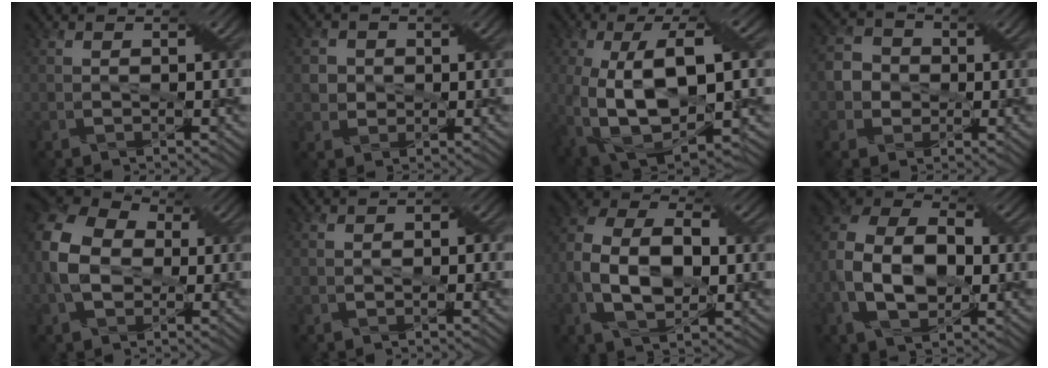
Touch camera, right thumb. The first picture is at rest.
{"total": 3.4, "force": [0.7, 3.2, 0.9], "torque": [-0.033, -0.002, 0.011]}
{"total": 15.3, "force": [-1.7, 6.9, 13.5], "torque": [-0.255, -0.008, -0.017]}
{"total": 4.4, "force": [-0.5, 4.0, 1.6], "torque": [-0.036, 0.008, -0.019]}
{"total": 10.2, "force": [-0.8, 7.6, 6.7], "torque": [-0.181, 0.003, -0.027]}
{"total": 1.5, "force": [-0.3, 1.1, 0.9], "torque": [-0.014, -0.001, -0.006]}
{"total": 11.0, "force": [-1.5, 6.6, 8.7], "torque": [-0.186, 0.002, -0.029]}
{"total": 12.1, "force": [-2.1, 7.7, 9.0], "torque": [-0.198, -0.004, -0.046]}